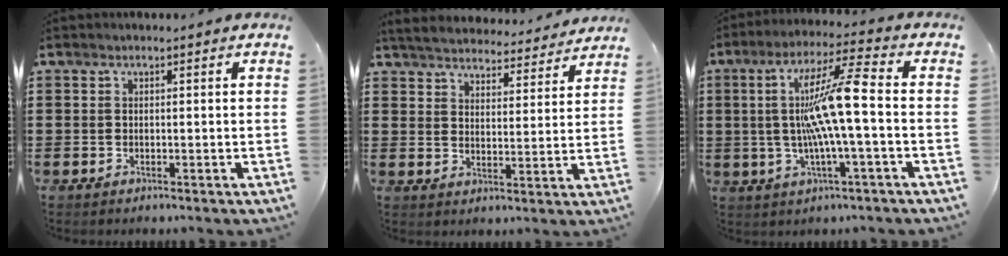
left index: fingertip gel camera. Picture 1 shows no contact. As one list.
[{"total": 4.5, "force": [4.5, 0.3, 0.3], "torque": [-0.032, -0.033, 0.076]}, {"total": 11.4, "force": [-0.4, 0.2, 11.4], "torque": [-0.234, -0.007, -0.022]}]